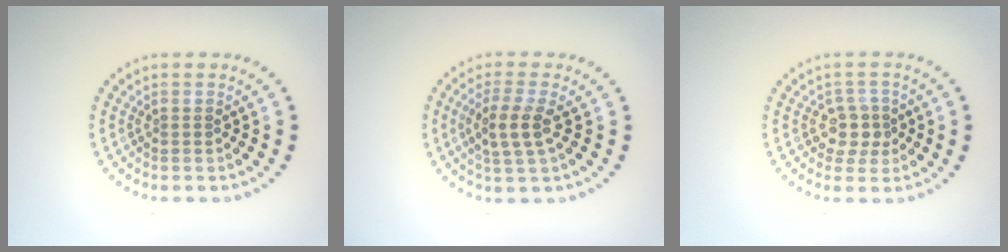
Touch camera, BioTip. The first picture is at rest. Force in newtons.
{"total": 3.0, "press": 2.6, "slide": 1.3}
{"total": 2.5, "press": 2.1, "slide": 1.2}